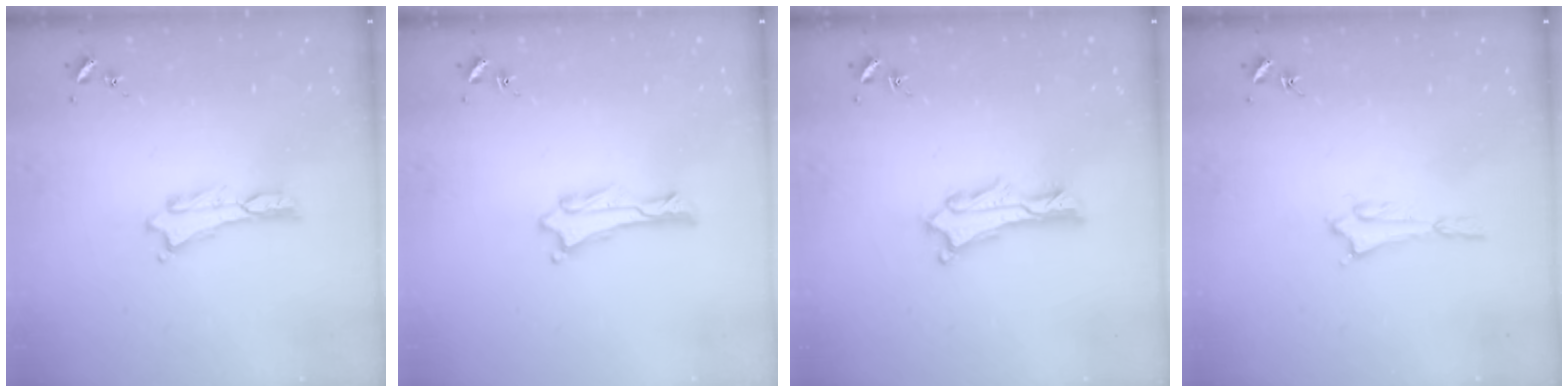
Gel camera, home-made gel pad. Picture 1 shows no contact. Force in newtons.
{"total": 0.6, "press": 0.5, "slide": 0.1}
{"total": 1.1, "press": 1.1, "slide": 0.2}
{"total": 1.6, "press": 1.6, "slide": 0.1}